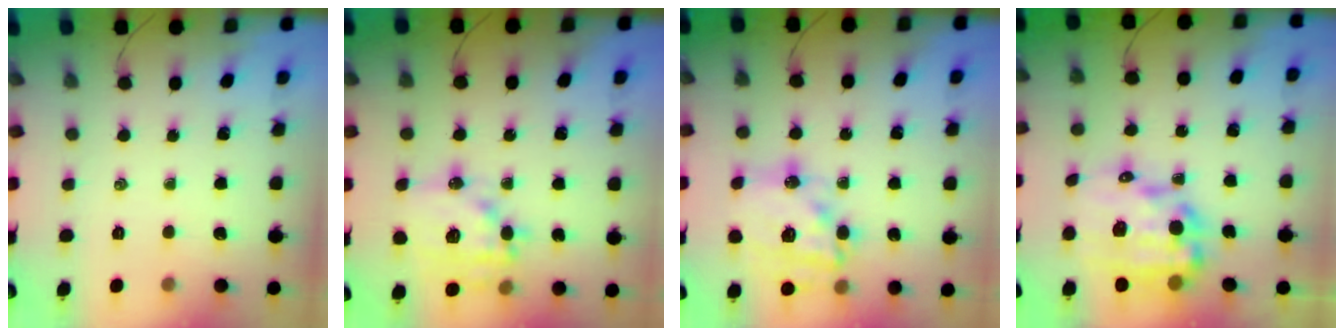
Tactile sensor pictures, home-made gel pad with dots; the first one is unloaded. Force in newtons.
{"total": 15.9, "press": 15.6, "slide": 3.0}
{"total": 20.6, "press": 20.3, "slide": 3.9}
{"total": 15.4, "press": 15.0, "slide": 3.5}